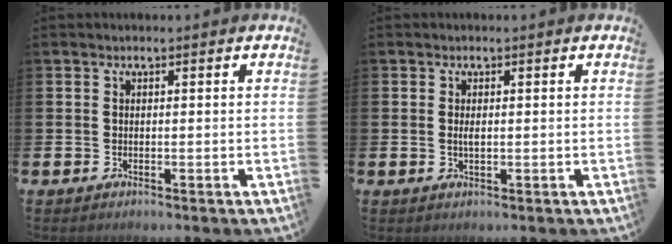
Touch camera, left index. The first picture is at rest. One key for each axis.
{"total": 1.0, "fx": 0.1, "fy": 0.4, "fz": 0.9, "tx": -0.016, "ty": 0.001, "tz": 0.000}